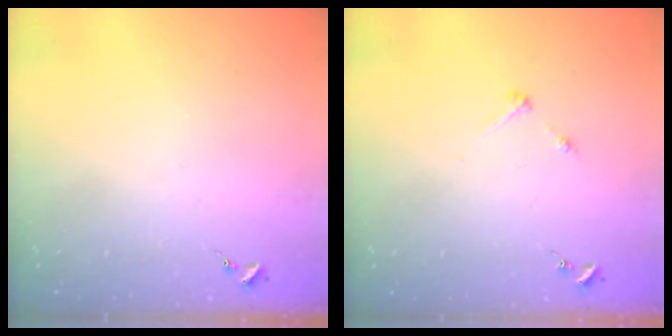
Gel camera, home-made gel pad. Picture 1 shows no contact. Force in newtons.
{"total": 3.3, "press": 3.2, "slide": 0.4}